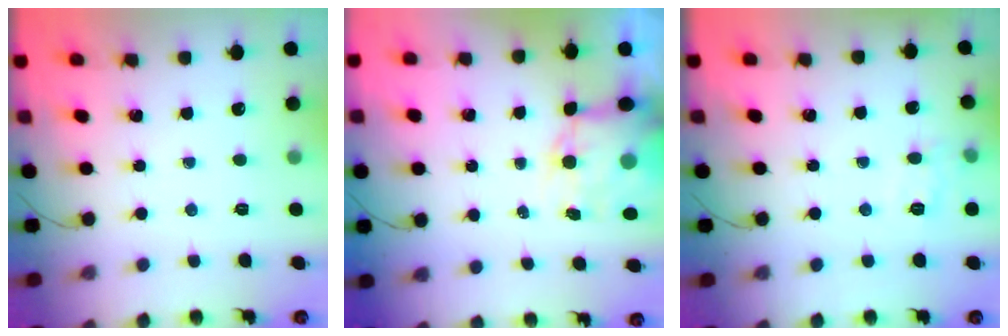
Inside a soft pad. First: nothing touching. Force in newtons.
{"total": 9.3, "press": 8.7, "slide": 3.2}
{"total": 7.6, "press": 7.5, "slide": 1.3}